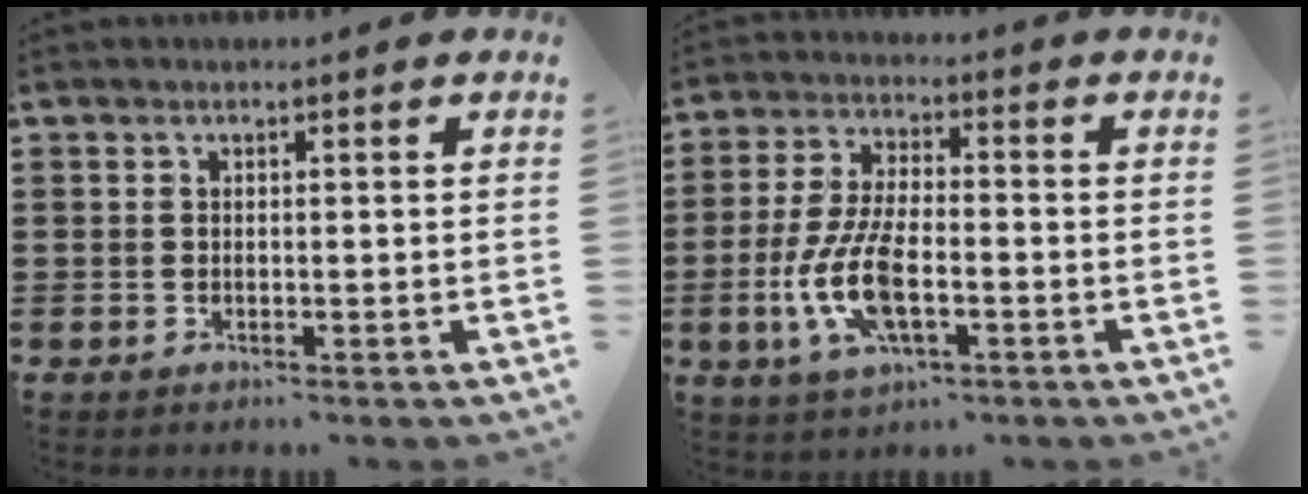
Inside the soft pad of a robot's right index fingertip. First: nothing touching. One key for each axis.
{"total": 10.2, "fx": -2.9, "fy": 4.1, "fz": 8.8, "tx": -0.208, "ty": -0.015, "tz": -0.057}